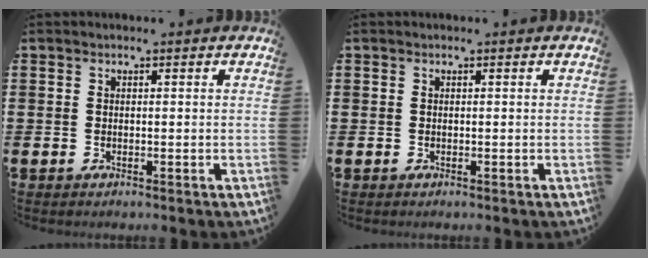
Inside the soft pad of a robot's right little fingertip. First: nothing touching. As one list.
[{"total": 0.0}]